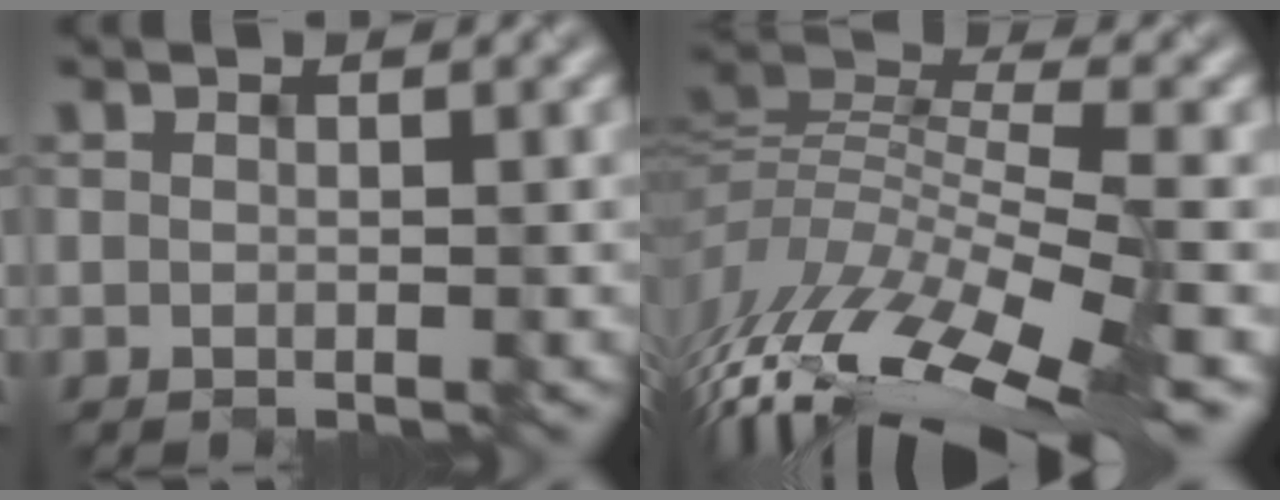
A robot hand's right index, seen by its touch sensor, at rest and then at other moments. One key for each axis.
{"total": 12.0, "fx": -5.2, "fy": 4.3, "fz": 9.9, "tx": -0.211, "ty": 0.003, "tz": -0.085}